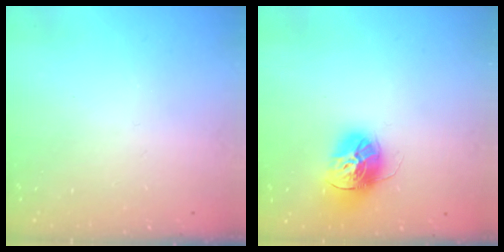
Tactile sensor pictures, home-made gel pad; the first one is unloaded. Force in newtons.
{"total": 14.6, "press": 14.5, "slide": 1.3}